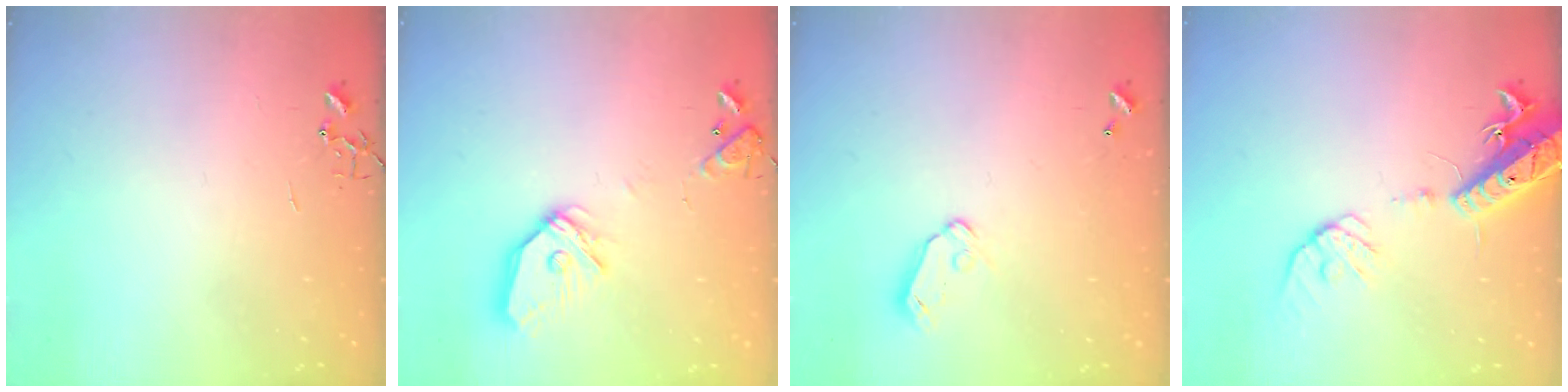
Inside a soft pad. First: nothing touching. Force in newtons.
{"total": 14.7, "press": 14.6, "slide": 1.9}
{"total": 6.2, "press": 6.2, "slide": 0.6}
{"total": 16.0, "press": 15.7, "slide": 3.3}